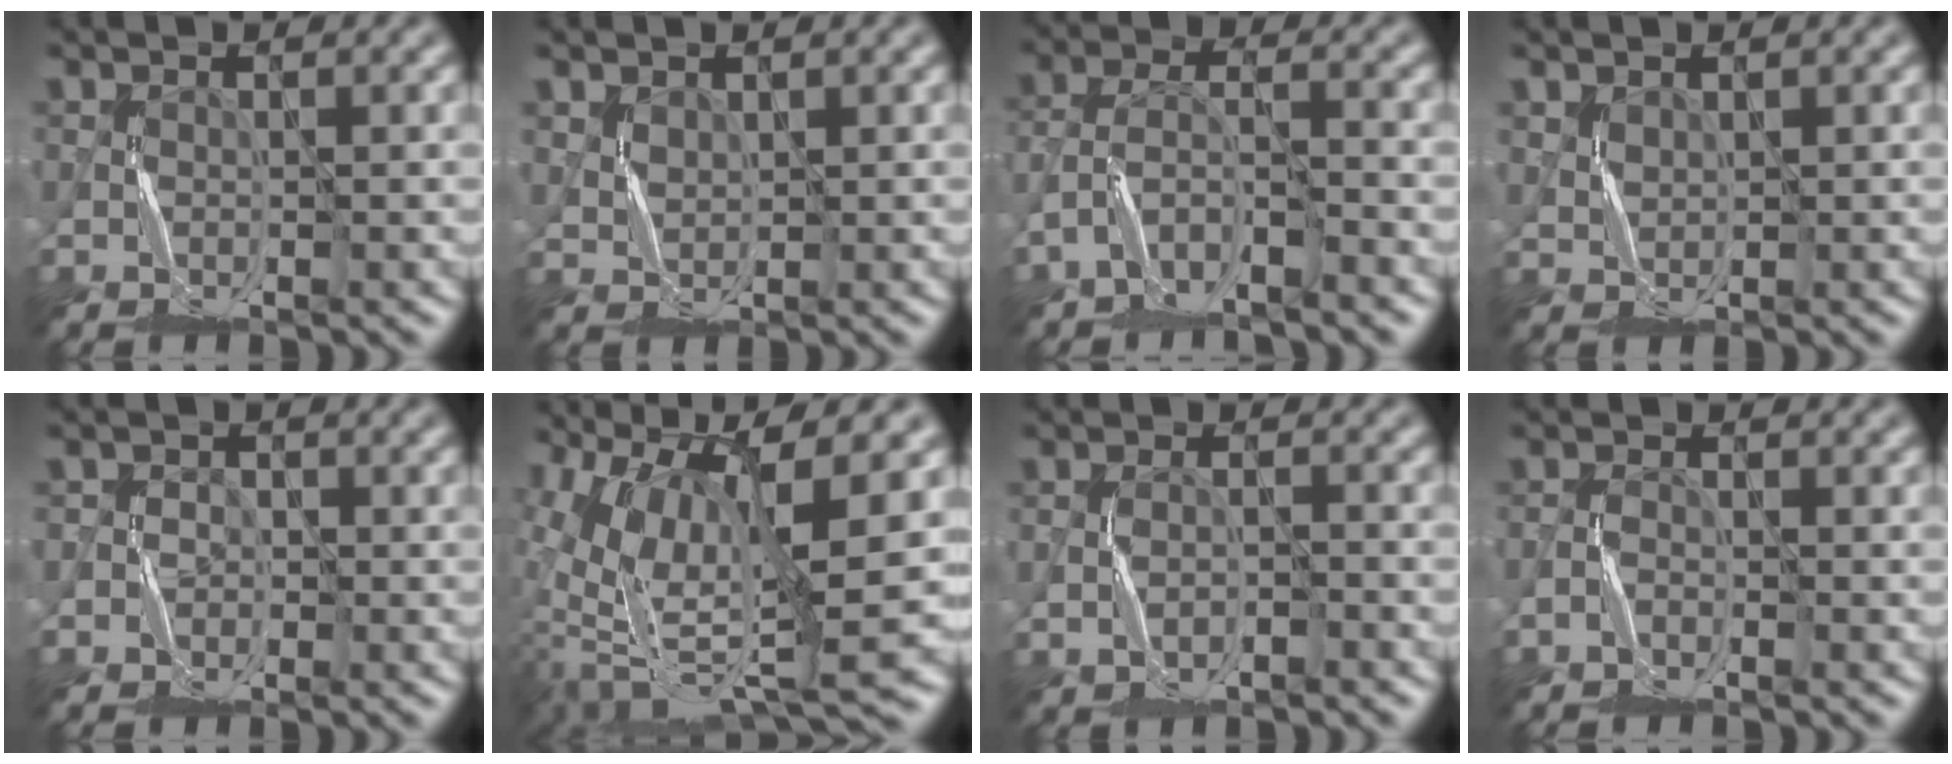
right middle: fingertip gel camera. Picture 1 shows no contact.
{"total": 1.3, "force": [0.9, 0.9, 0.2], "torque": [-0.011, 0.000, 0.026]}
{"total": 4.4, "force": [-3.6, 1.3, 2.3], "torque": [-0.051, 0.004, -0.078]}
{"total": 1.1, "force": [0.9, 0.7, 0.2], "torque": [-0.009, 0.000, 0.024]}
{"total": 1.5, "force": [-0.5, 1.3, -0.4], "torque": [0.018, 0.004, -0.017]}
{"total": 11.8, "force": [0.0, 3.9, 11.2], "torque": [-0.225, -0.008, 0.017]}
{"total": 1.6, "force": [-1.0, 0.8, 0.8], "torque": [-0.016, 0.007, -0.018]}
{"total": 1.1, "force": [-1.0, 0.2, 0.1], "torque": [-0.003, 0.007, -0.021]}